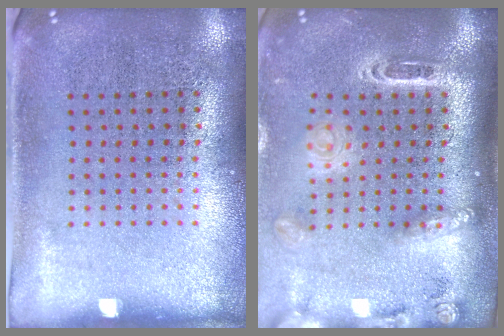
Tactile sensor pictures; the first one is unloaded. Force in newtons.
{"total": 2.5, "press": 1.8, "slide": 1.8}